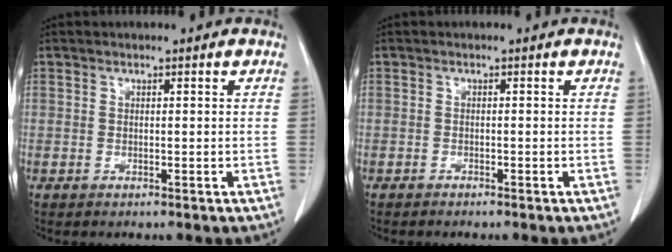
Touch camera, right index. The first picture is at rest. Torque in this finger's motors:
{"motor_torque": [-0.01, -0.06, 0.01, 0.01]}